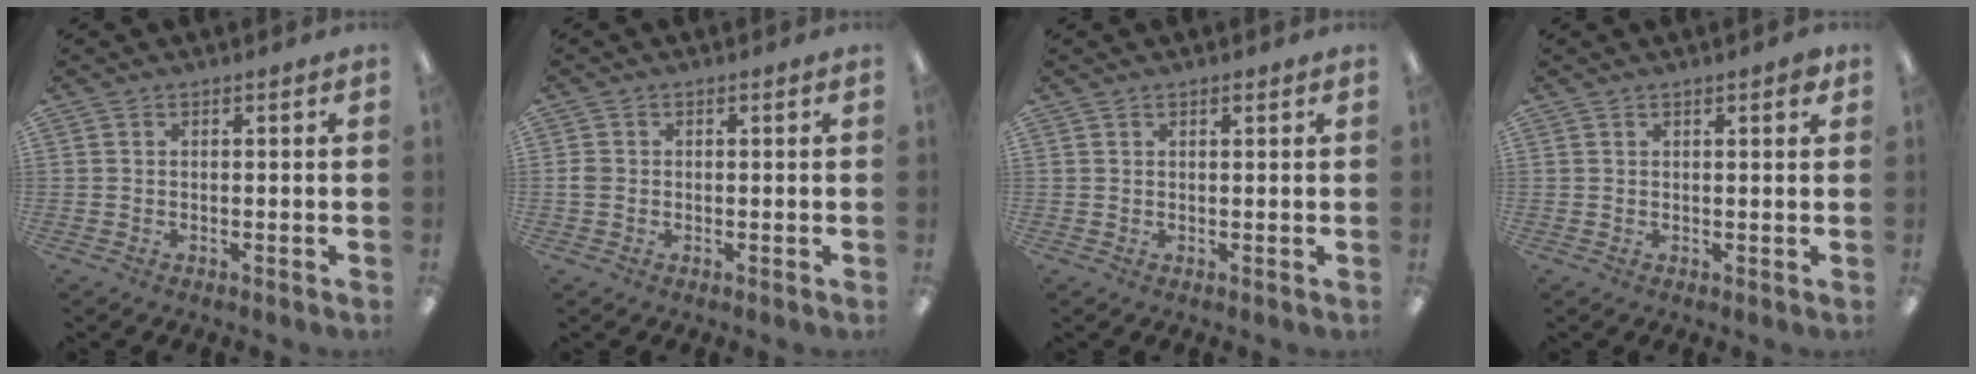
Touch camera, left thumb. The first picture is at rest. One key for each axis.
{"total": 1.7, "fx": -0.1, "fy": 1.3, "fz": 1.0, "tx": -0.017, "ty": 0.003, "tz": -0.003}
{"total": 0.8, "fx": 0.7, "fy": 0.3, "fz": 0.4, "tx": -0.008, "ty": 0.001, "tz": 0.012}
{"total": 1.9, "fx": 1.3, "fy": 0.4, "fz": 1.3, "tx": -0.010, "ty": -0.004, "tz": 0.018}